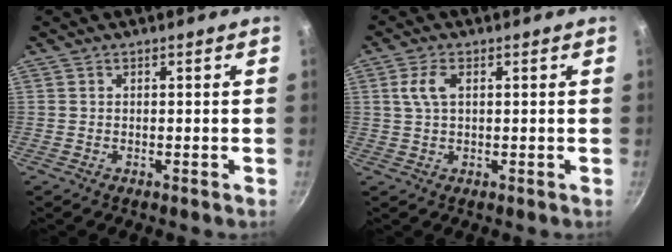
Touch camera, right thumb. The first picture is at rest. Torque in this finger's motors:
{"motor_torque": [-0.15, 0.30, 0.36, -0.26, 0.02]}